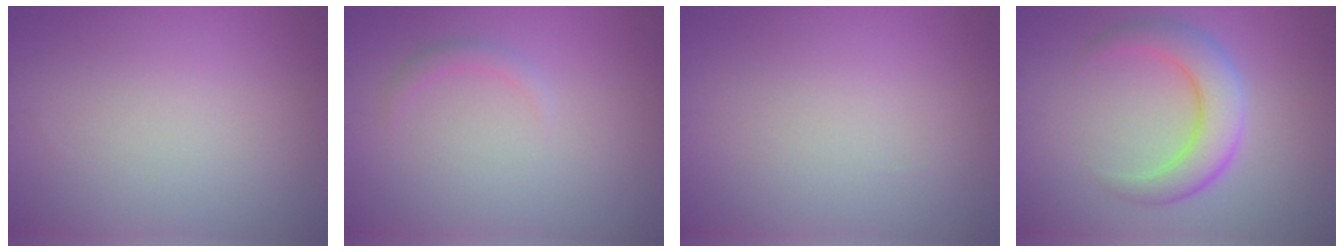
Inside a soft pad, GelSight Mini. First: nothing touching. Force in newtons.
{"total": 1.1, "press": 1.1, "slide": 0.1}
{"total": 0.0}
{"total": 5.2, "press": 5.2, "slide": 0.1}